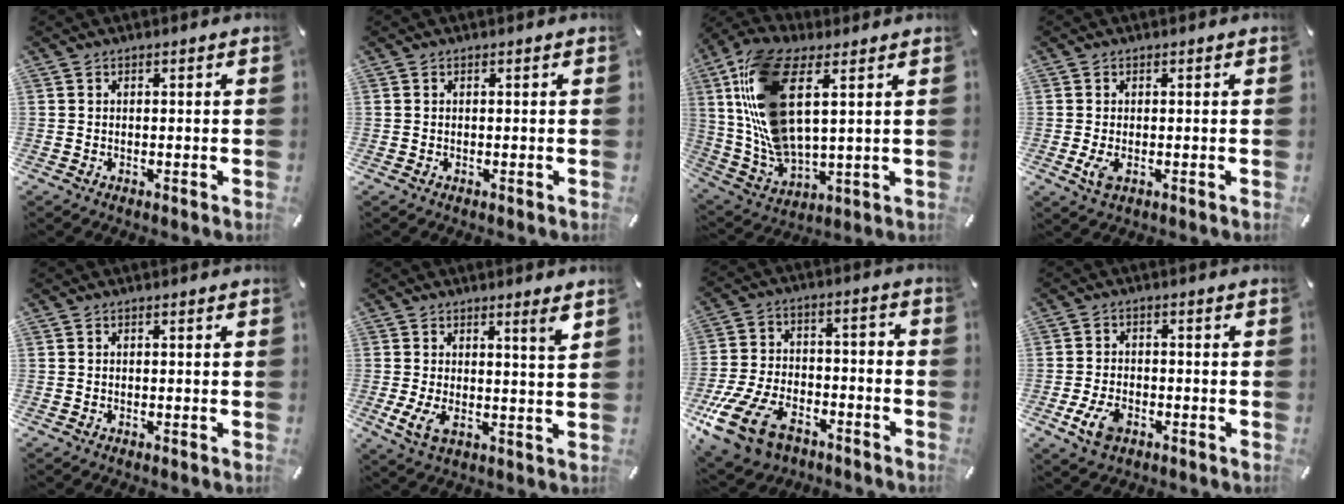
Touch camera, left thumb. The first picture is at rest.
{"total": 0.0}
{"total": 16.8, "force": [5.6, 7.8, 13.8], "torque": [-0.311, -0.018, 0.099]}
{"total": 2.7, "force": [-0.5, 1.3, 2.4], "torque": [-0.060, -0.007, -0.012]}
{"total": 0.0}
{"total": 6.8, "force": [2.0, 1.5, 6.3], "torque": [-0.108, -0.027, 0.028]}
{"total": 16.3, "force": [-9.7, 9.3, 9.3], "torque": [-0.175, 0.061, -0.163]}
{"total": 5.8, "force": [-2.7, 3.6, 3.7], "torque": [-0.089, 0.006, -0.053]}